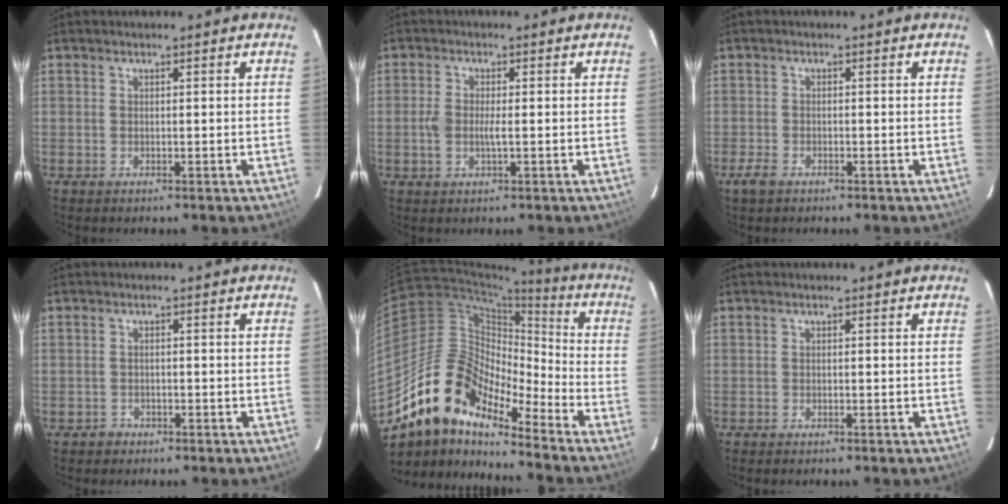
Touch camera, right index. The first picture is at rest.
{"total": 3.3, "force": [-0.5, 1.2, 3.0], "torque": [-0.067, 0.000, -0.009]}
{"total": 2.4, "force": [-1.7, 1.3, 1.1], "torque": [-0.029, -0.002, -0.033]}
{"total": 1.8, "force": [-1.1, 1.4, 0.1], "torque": [-0.004, 0.006, -0.014]}
{"total": 15.8, "force": [-12.5, 5.4, 8.0], "torque": [-0.133, 0.004, -0.253]}
{"total": 0.7, "force": [-0.6, 0.2, 0.3], "torque": [-0.007, -0.002, -0.012]}